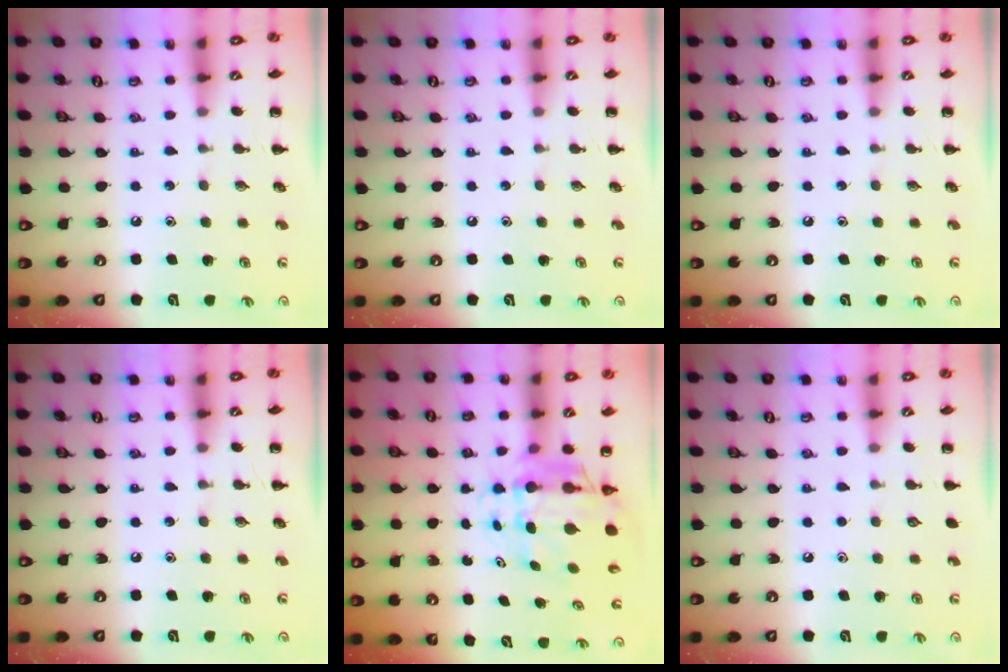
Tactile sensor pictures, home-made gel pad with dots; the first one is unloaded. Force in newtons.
{"total": 0.0}
{"total": 0.0}
{"total": 0.0}
{"total": 7.0, "press": 6.6, "slide": 2.3}
{"total": 0.0}